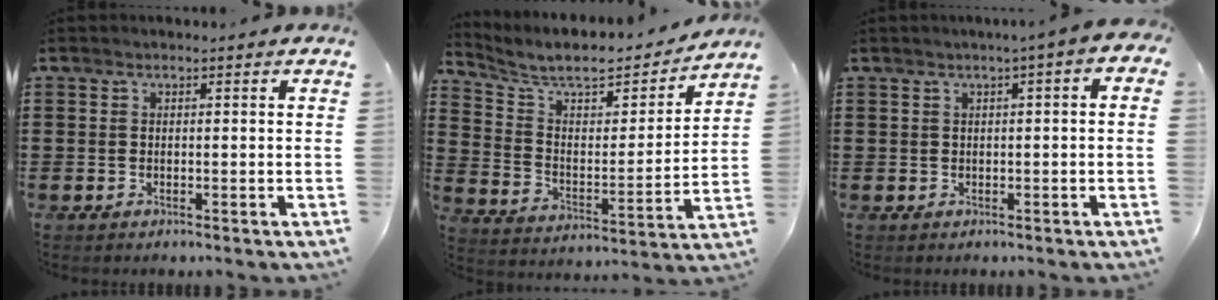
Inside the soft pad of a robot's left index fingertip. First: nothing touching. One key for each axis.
{"total": 8.1, "fx": 7.4, "fy": 1.9, "fz": 2.8, "tx": -0.091, "ty": -0.046, "tz": 0.126}
{"total": 1.4, "fx": -0.2, "fy": 0.2, "fz": 1.3, "tx": -0.023, "ty": -0.002, "tz": -0.004}